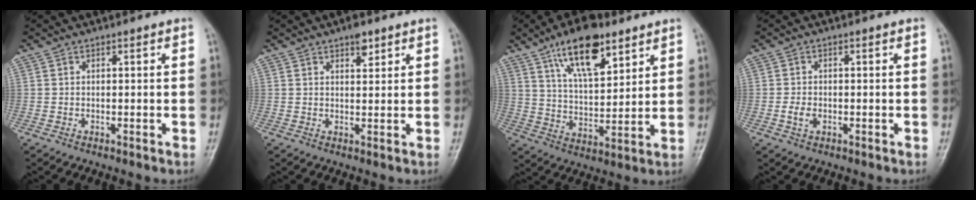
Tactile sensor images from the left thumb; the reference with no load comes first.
{"total": 2.9, "force": [1.9, 1.2, 1.9], "torque": [-0.019, -0.010, 0.029]}
{"total": 14.8, "force": [8.7, 6.0, 10.3], "torque": [-0.149, -0.037, 0.156]}
{"total": 2.4, "force": [-0.7, 1.6, 1.7], "torque": [-0.032, 0.005, -0.014]}